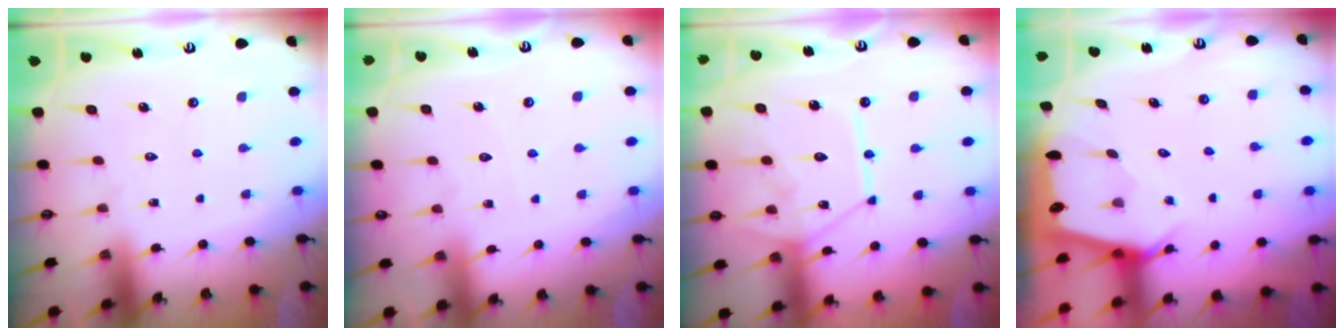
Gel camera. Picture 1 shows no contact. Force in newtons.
{"total": 2.4, "press": 2.4, "slide": 0.3}
{"total": 14.2, "press": 14.1, "slide": 1.6}
{"total": 2.4, "press": 2.4, "slide": 0.3}